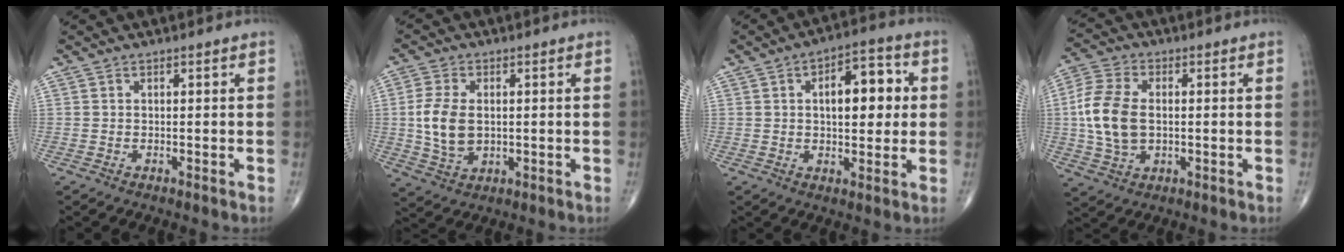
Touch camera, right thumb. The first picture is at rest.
{"total": 8.6, "force": [0.3, 5.4, 6.6], "torque": [-0.133, -0.003, 0.012]}
{"total": 11.4, "force": [1.9, 5.8, 9.6], "torque": [-0.106, 0.013, 0.023]}
{"total": 11.5, "force": [0.2, 7.2, 8.9], "torque": [-0.191, 0.009, 0.005]}